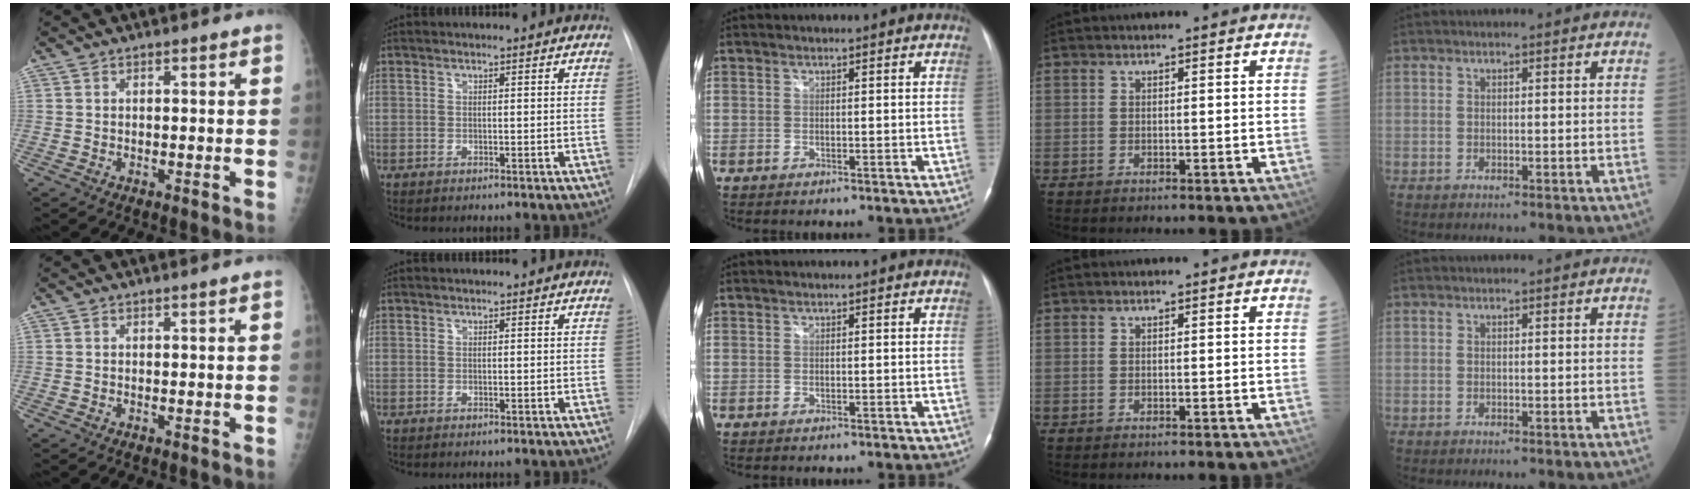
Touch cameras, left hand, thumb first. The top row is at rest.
{}